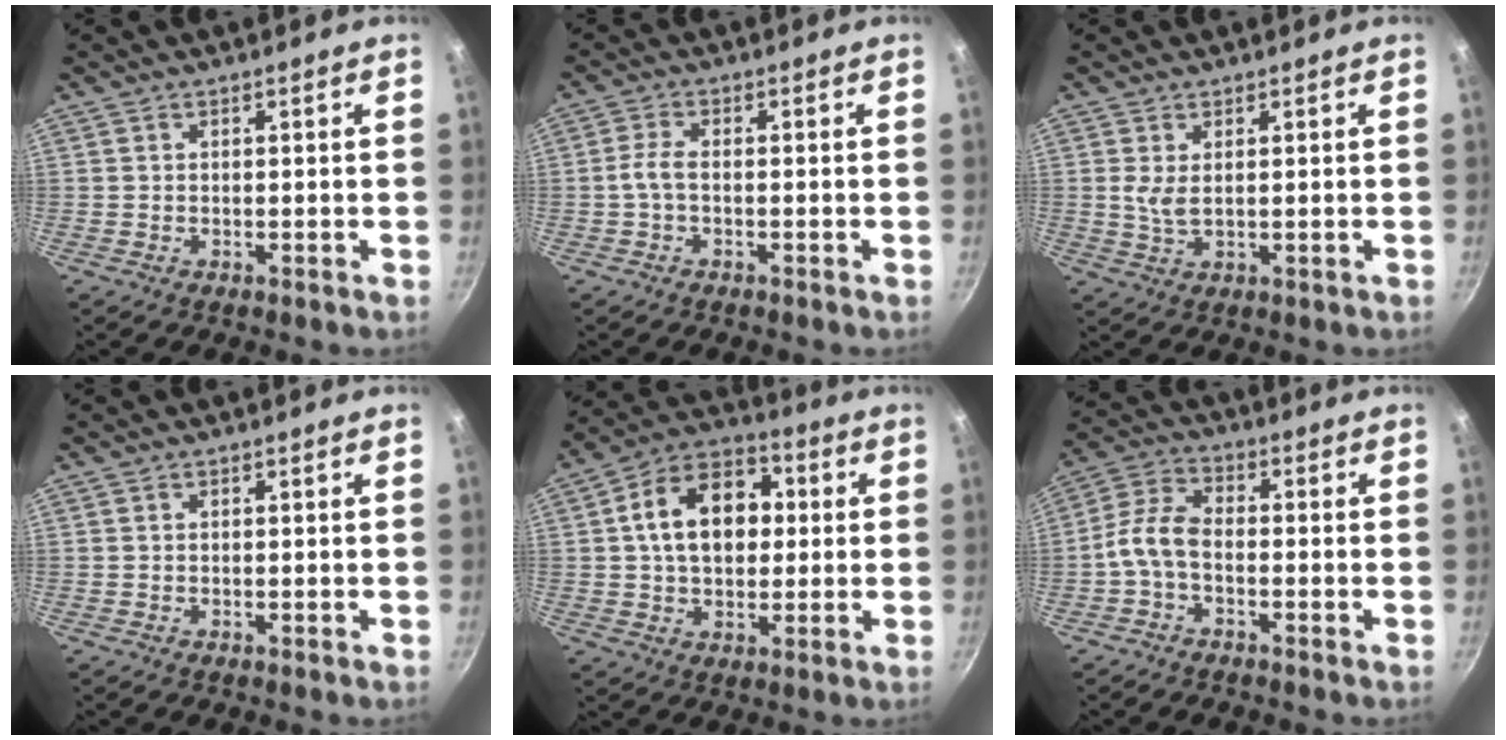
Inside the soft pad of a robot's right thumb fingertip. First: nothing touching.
{"total": 2.9, "force": [-0.8, 1.1, 2.5], "torque": [-0.067, 0.012, -0.021]}
{"total": 3.1, "force": [0.7, 1.2, 2.8], "torque": [-0.062, -0.006, 0.019]}
{"total": 0.0}
{"total": 15.2, "force": [2.0, 10.6, 10.7], "torque": [-0.137, 0.024, 0.018]}
{"total": 6.4, "force": [-2.2, 3.5, 4.9], "torque": [-0.106, 0.034, -0.057]}